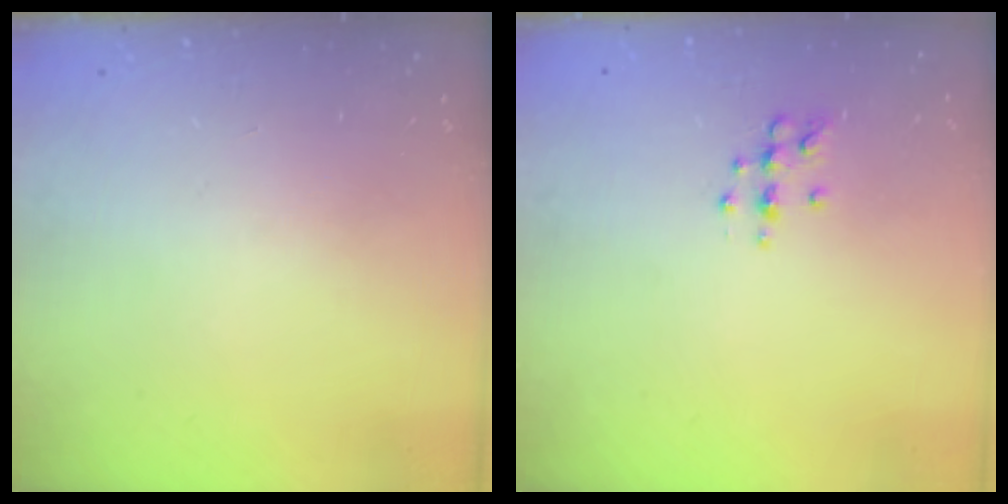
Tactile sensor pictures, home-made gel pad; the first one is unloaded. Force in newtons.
{"total": 7.3, "press": 7.2, "slide": 1.2}